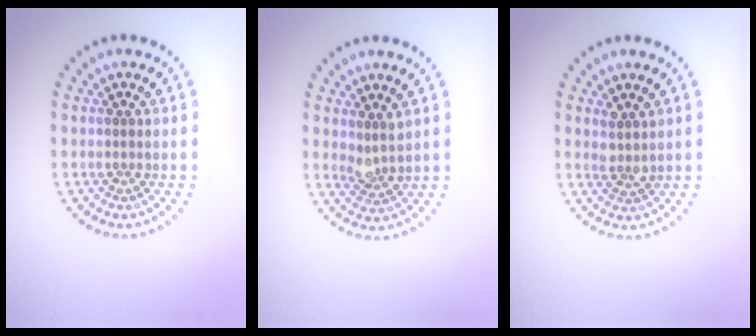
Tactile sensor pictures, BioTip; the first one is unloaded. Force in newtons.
{"total": 1.9, "press": 1.4, "slide": 1.2}
{"total": 1.6, "press": 1.3, "slide": 1.0}